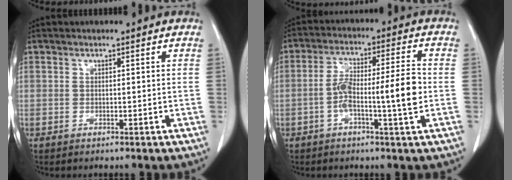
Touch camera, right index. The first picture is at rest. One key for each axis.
{"total": 9.7, "fx": -2.0, "fy": 0.7, "fz": 9.5, "tx": -0.166, "ty": 0.017, "tz": -0.038}